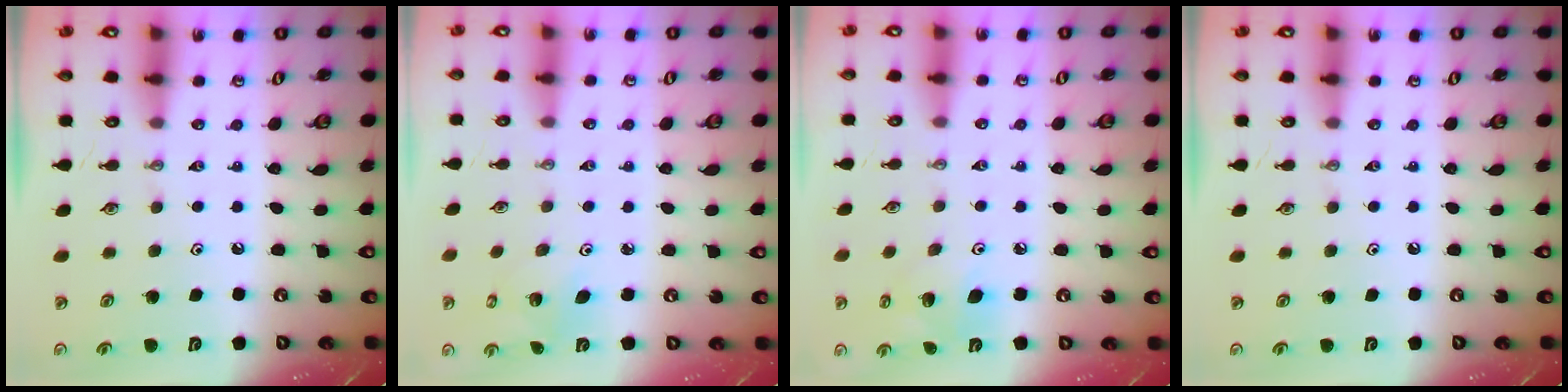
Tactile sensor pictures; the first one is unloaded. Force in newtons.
{"total": 3.6, "press": 3.5, "slide": 0.4}
{"total": 7.8, "press": 7.6, "slide": 1.9}
{"total": 0.0}